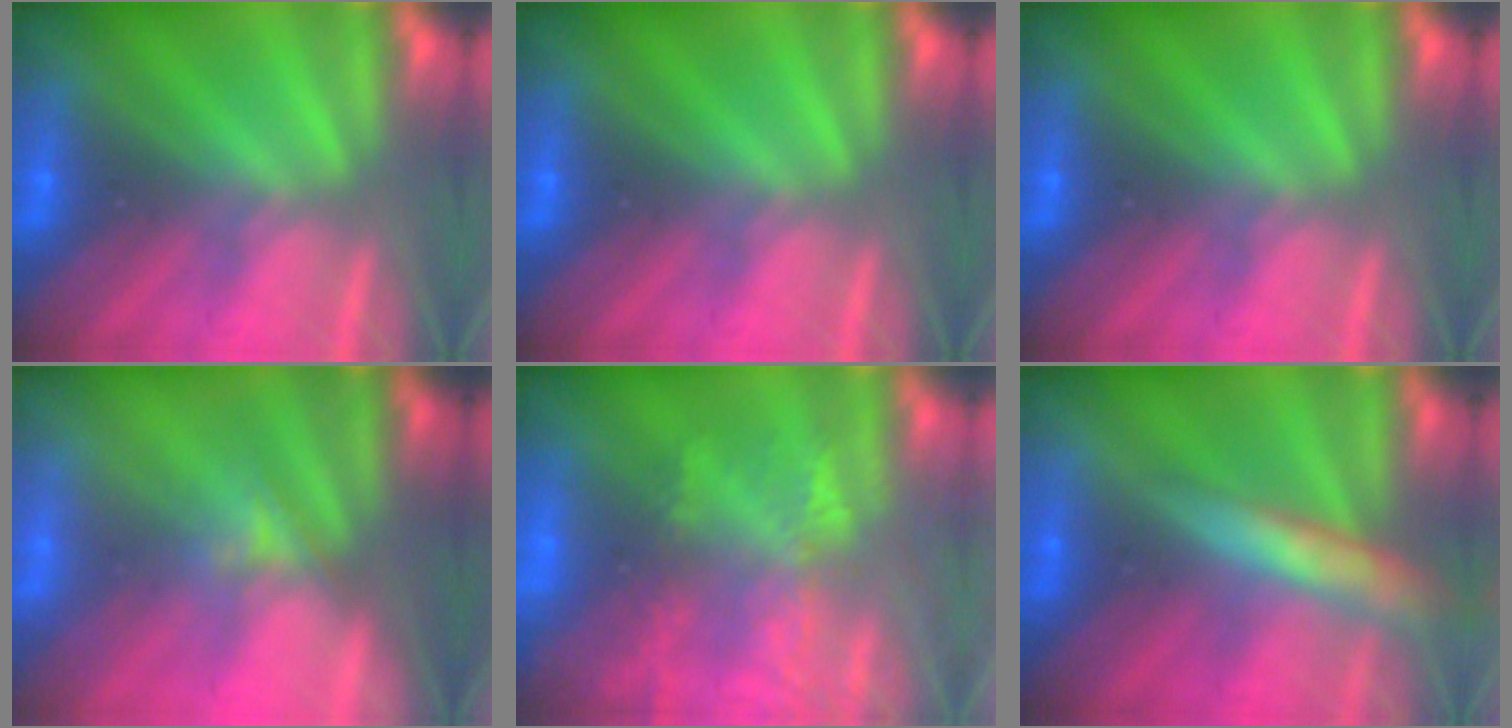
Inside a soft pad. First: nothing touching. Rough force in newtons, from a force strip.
{"total": 0.0}
{"total": 0.0}
{"total": 1.8}
{"total": 8.8}
{"total": 9.1}